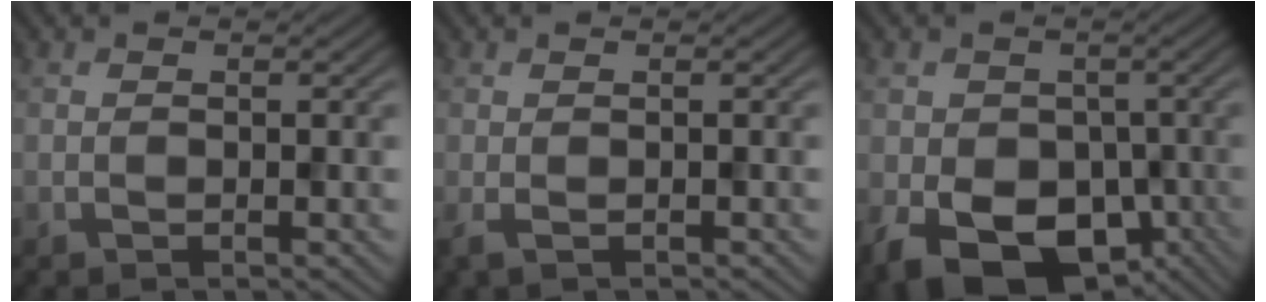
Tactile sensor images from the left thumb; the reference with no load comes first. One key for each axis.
{"total": 2.0, "fx": -1.0, "fy": 0.8, "fz": 1.6, "tx": -0.044, "ty": -0.005, "tz": -0.017}
{"total": 12.0, "fx": -4.7, "fy": 8.6, "fz": 6.8, "tx": -0.118, "ty": -0.037, "tz": -0.082}